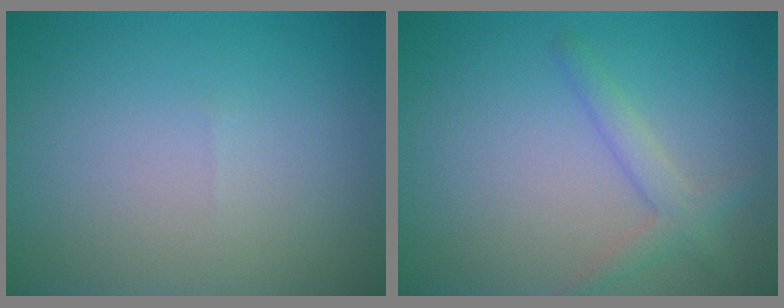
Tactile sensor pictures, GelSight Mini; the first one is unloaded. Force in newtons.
{"total": 2.0, "press": 2.0, "slide": 0.1}